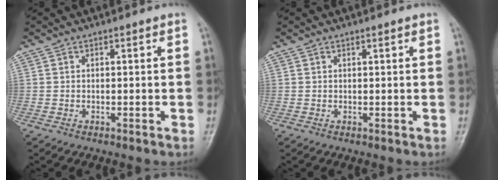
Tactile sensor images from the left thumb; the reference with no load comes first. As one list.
[{"total": 0.6, "force": [0.4, 0.0, 0.4], "torque": [-0.009, -0.001, 0.008]}]